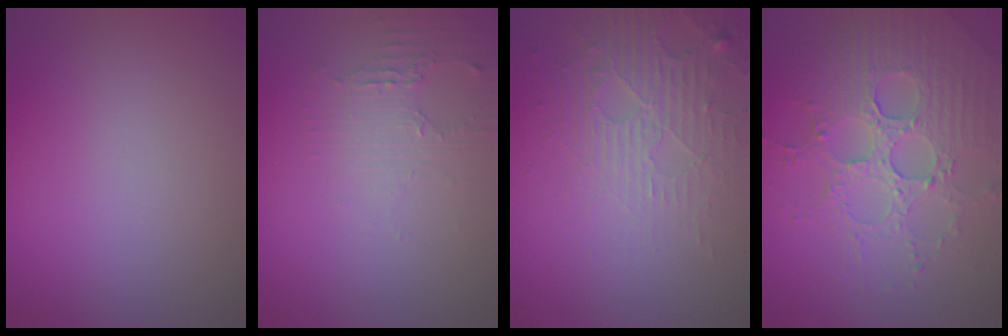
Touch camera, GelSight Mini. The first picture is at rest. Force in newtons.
{"total": 1.8, "press": 1.8, "slide": 0.4}
{"total": 5.2, "press": 3.3, "slide": 4.1}
{"total": 6.0, "press": 5.0, "slide": 3.4}